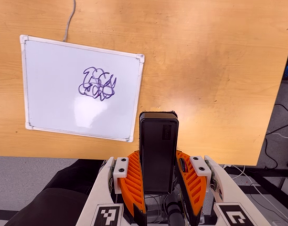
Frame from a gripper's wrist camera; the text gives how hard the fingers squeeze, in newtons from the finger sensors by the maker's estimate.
{"total": 4.2, "left": 2.7, "right": 5.7}